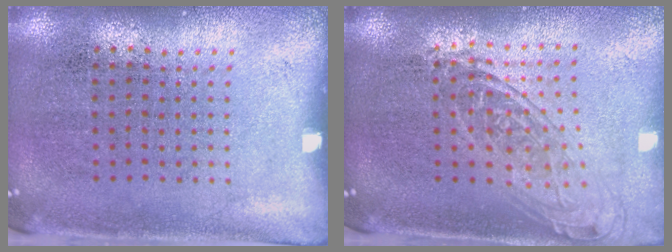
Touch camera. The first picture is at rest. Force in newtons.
{"total": 1.7, "press": 1.3, "slide": 1.1}